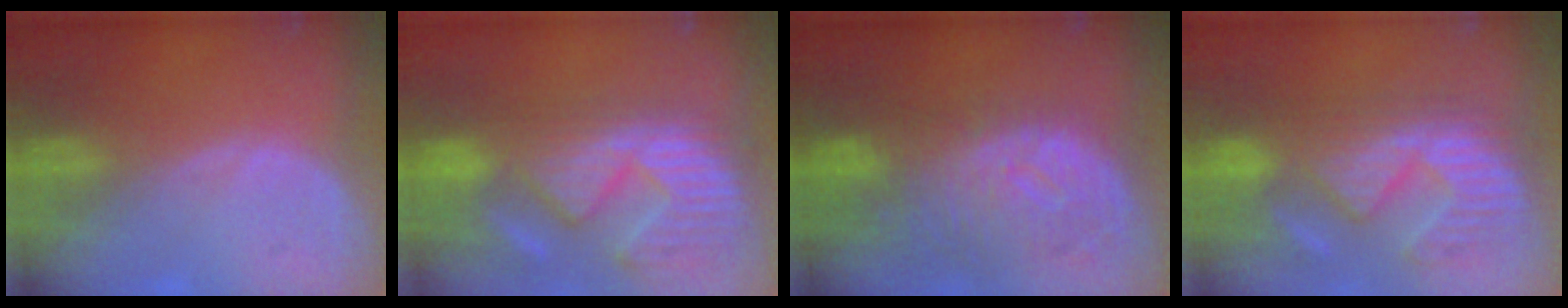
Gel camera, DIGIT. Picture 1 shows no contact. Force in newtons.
{"total": 15.0, "press": 12.4, "slide": 8.5}
{"total": 11.4, "press": 10.0, "slide": 5.5}
{"total": 11.9, "press": 11.2, "slide": 3.7}